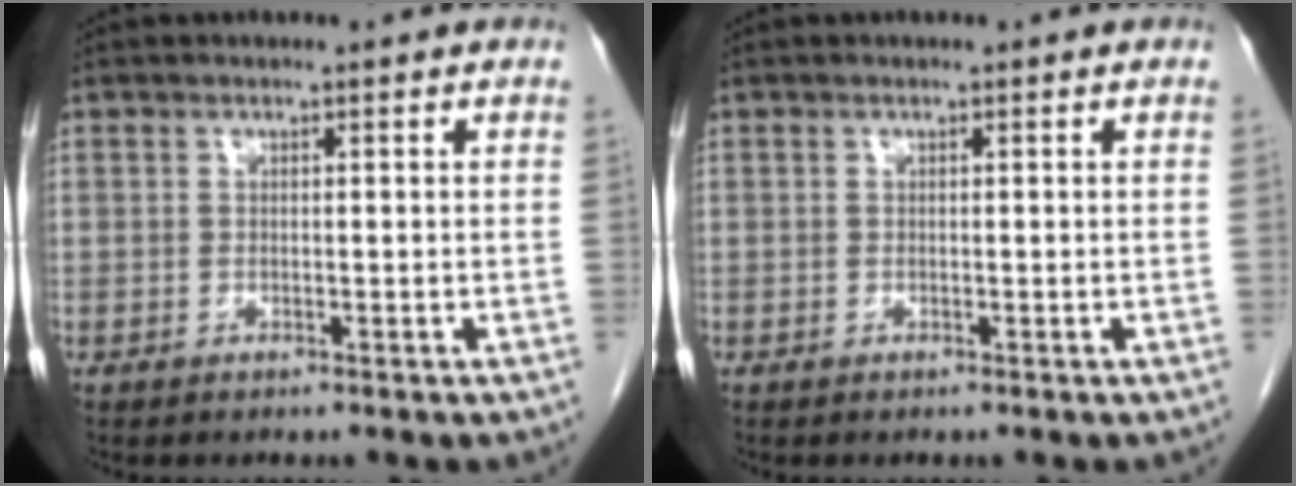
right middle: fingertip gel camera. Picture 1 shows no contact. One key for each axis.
{"total": 0.0}